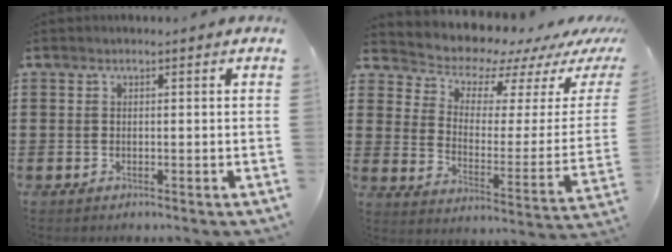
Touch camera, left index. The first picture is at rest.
{"total": 6.8, "force": [6.3, 2.5, 0.5], "torque": [-0.038, -0.062, 0.107]}